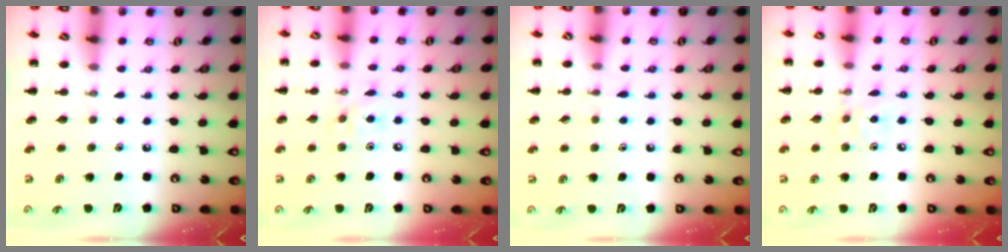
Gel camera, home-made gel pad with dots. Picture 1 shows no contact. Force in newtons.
{"total": 5.2, "press": 5.1, "slide": 0.8}
{"total": 4.7, "press": 4.2, "slide": 2.0}
{"total": 3.8, "press": 3.6, "slide": 1.3}